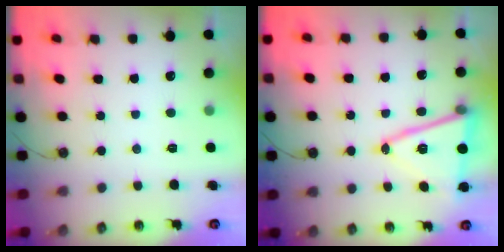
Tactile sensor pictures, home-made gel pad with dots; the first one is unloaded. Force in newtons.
{"total": 15.0, "press": 14.6, "slide": 3.7}